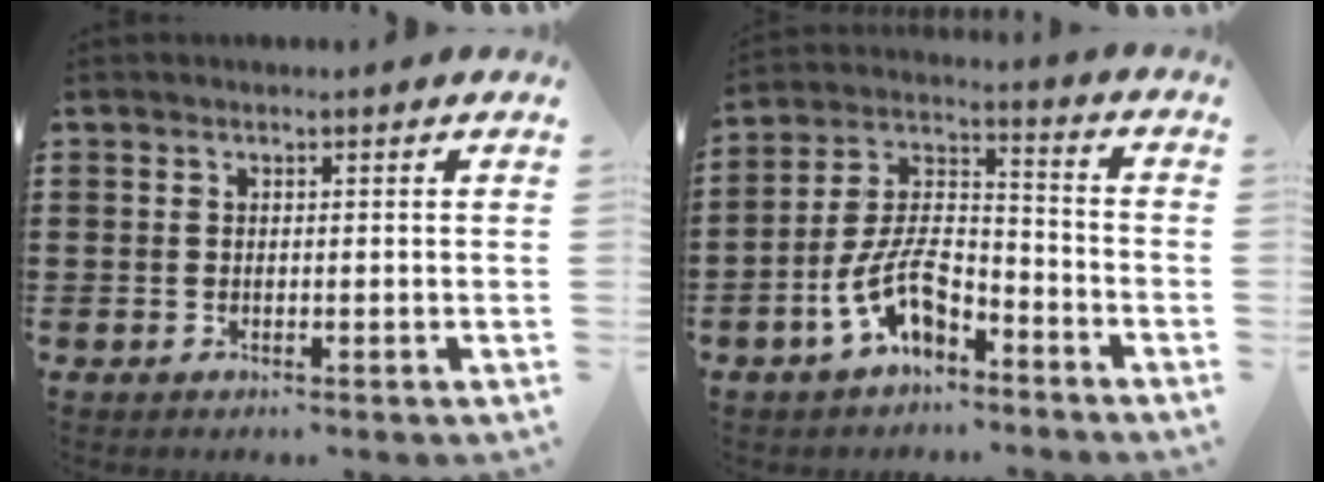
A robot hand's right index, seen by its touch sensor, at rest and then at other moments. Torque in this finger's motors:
{"motor_torque": [1.51, 0.63, 0.49, 0.21]}